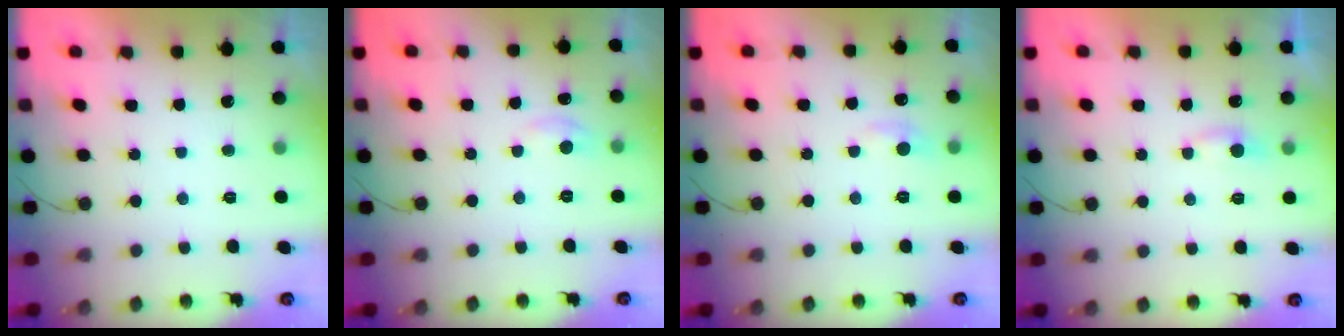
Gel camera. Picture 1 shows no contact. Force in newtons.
{"total": 3.5, "press": 3.5, "slide": 0.5}
{"total": 7.2, "press": 7.1, "slide": 0.8}
{"total": 3.7, "press": 3.6, "slide": 0.5}